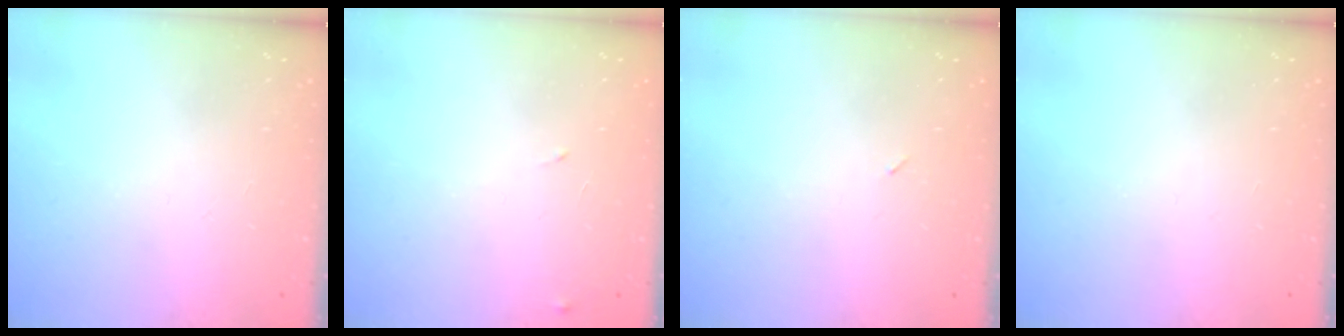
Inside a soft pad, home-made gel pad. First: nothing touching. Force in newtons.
{"total": 8.1, "press": 8.1, "slide": 0.6}
{"total": 2.1, "press": 1.9, "slide": 1.0}
{"total": 0.0}